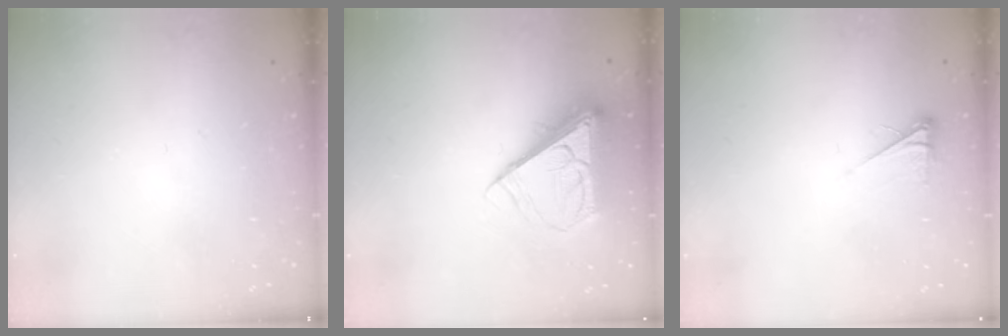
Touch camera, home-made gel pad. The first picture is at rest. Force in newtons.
{"total": 10.3, "press": 10.2, "slide": 1.6}
{"total": 2.6, "press": 2.6, "slide": 0.4}